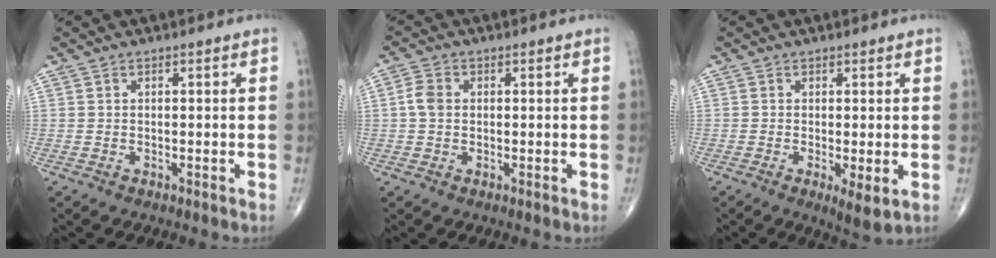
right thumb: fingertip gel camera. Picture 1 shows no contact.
{"total": 3.1, "force": [0.2, 2.3, 2.0], "torque": [-0.043, 0.006, -0.002]}
{"total": 4.1, "force": [-0.8, 1.1, 3.9], "torque": [-0.064, -0.015, -0.014]}